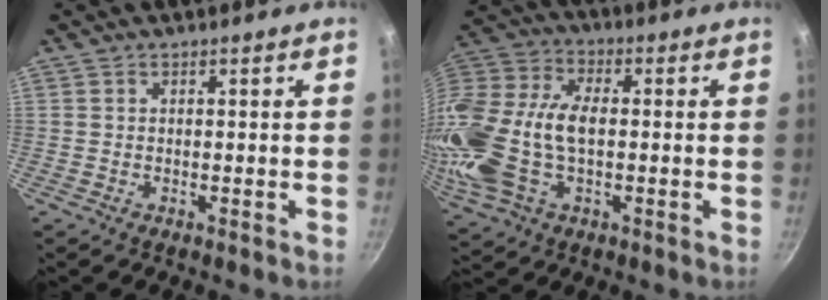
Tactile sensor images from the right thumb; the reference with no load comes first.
{"total": 22.0, "force": [-1.4, 13.3, 17.4], "torque": [-0.376, 0.025, -0.030]}